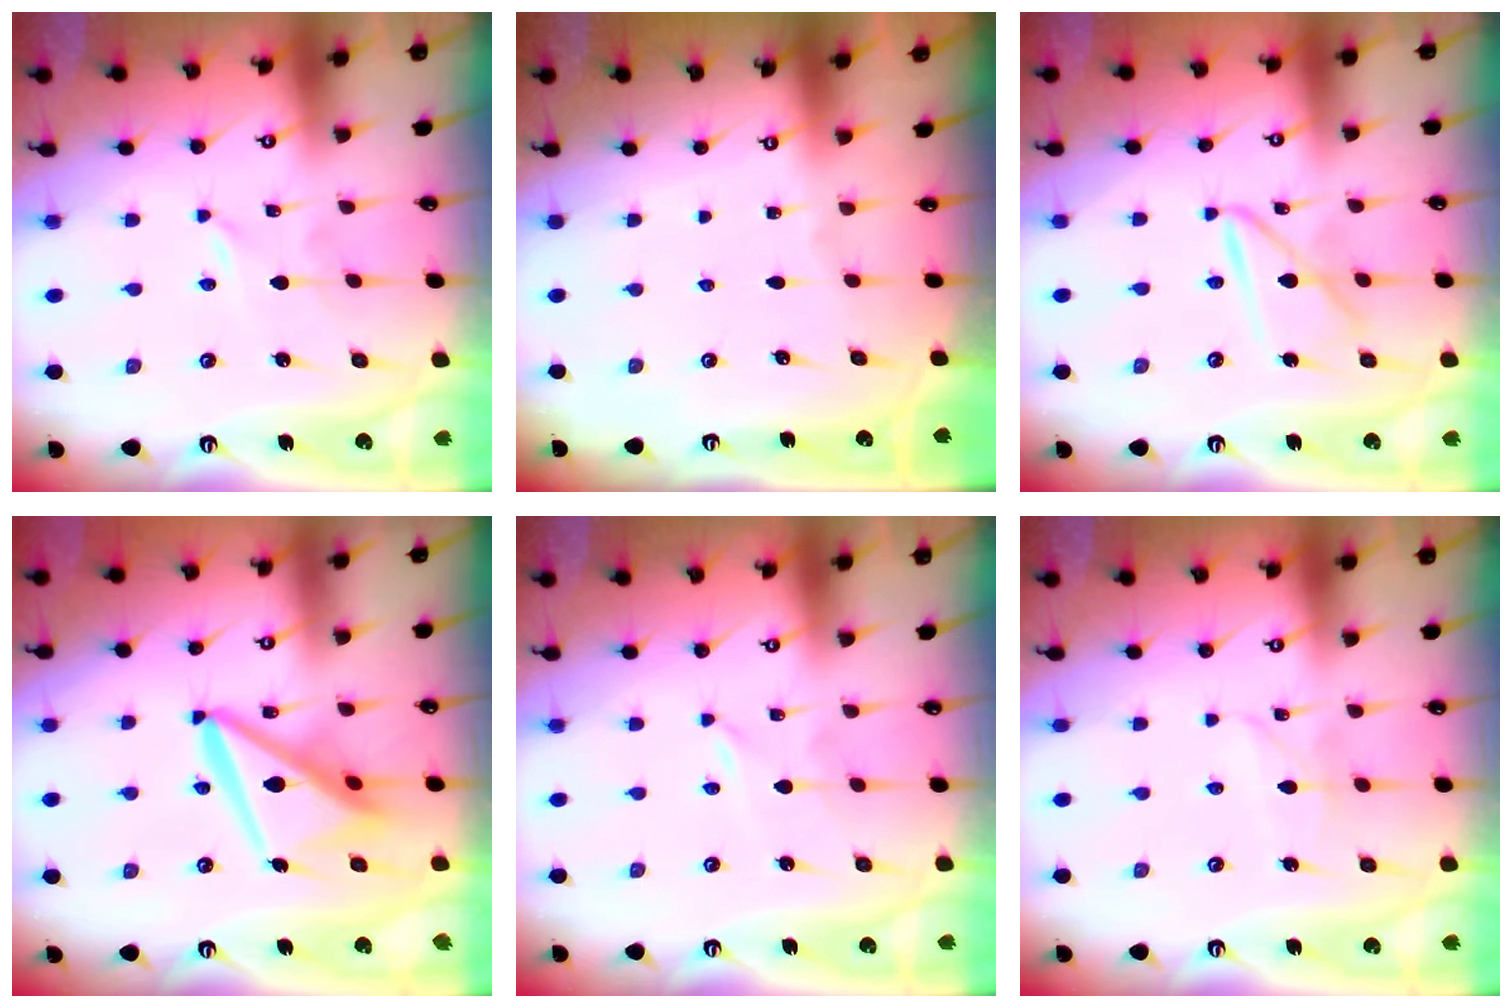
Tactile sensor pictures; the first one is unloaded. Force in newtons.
{"total": 0.0}
{"total": 9.8, "press": 9.8, "slide": 0.9}
{"total": 14.4, "press": 14.3, "slide": 1.8}
{"total": 0.0}
{"total": 2.8, "press": 2.8, "slide": 0.2}